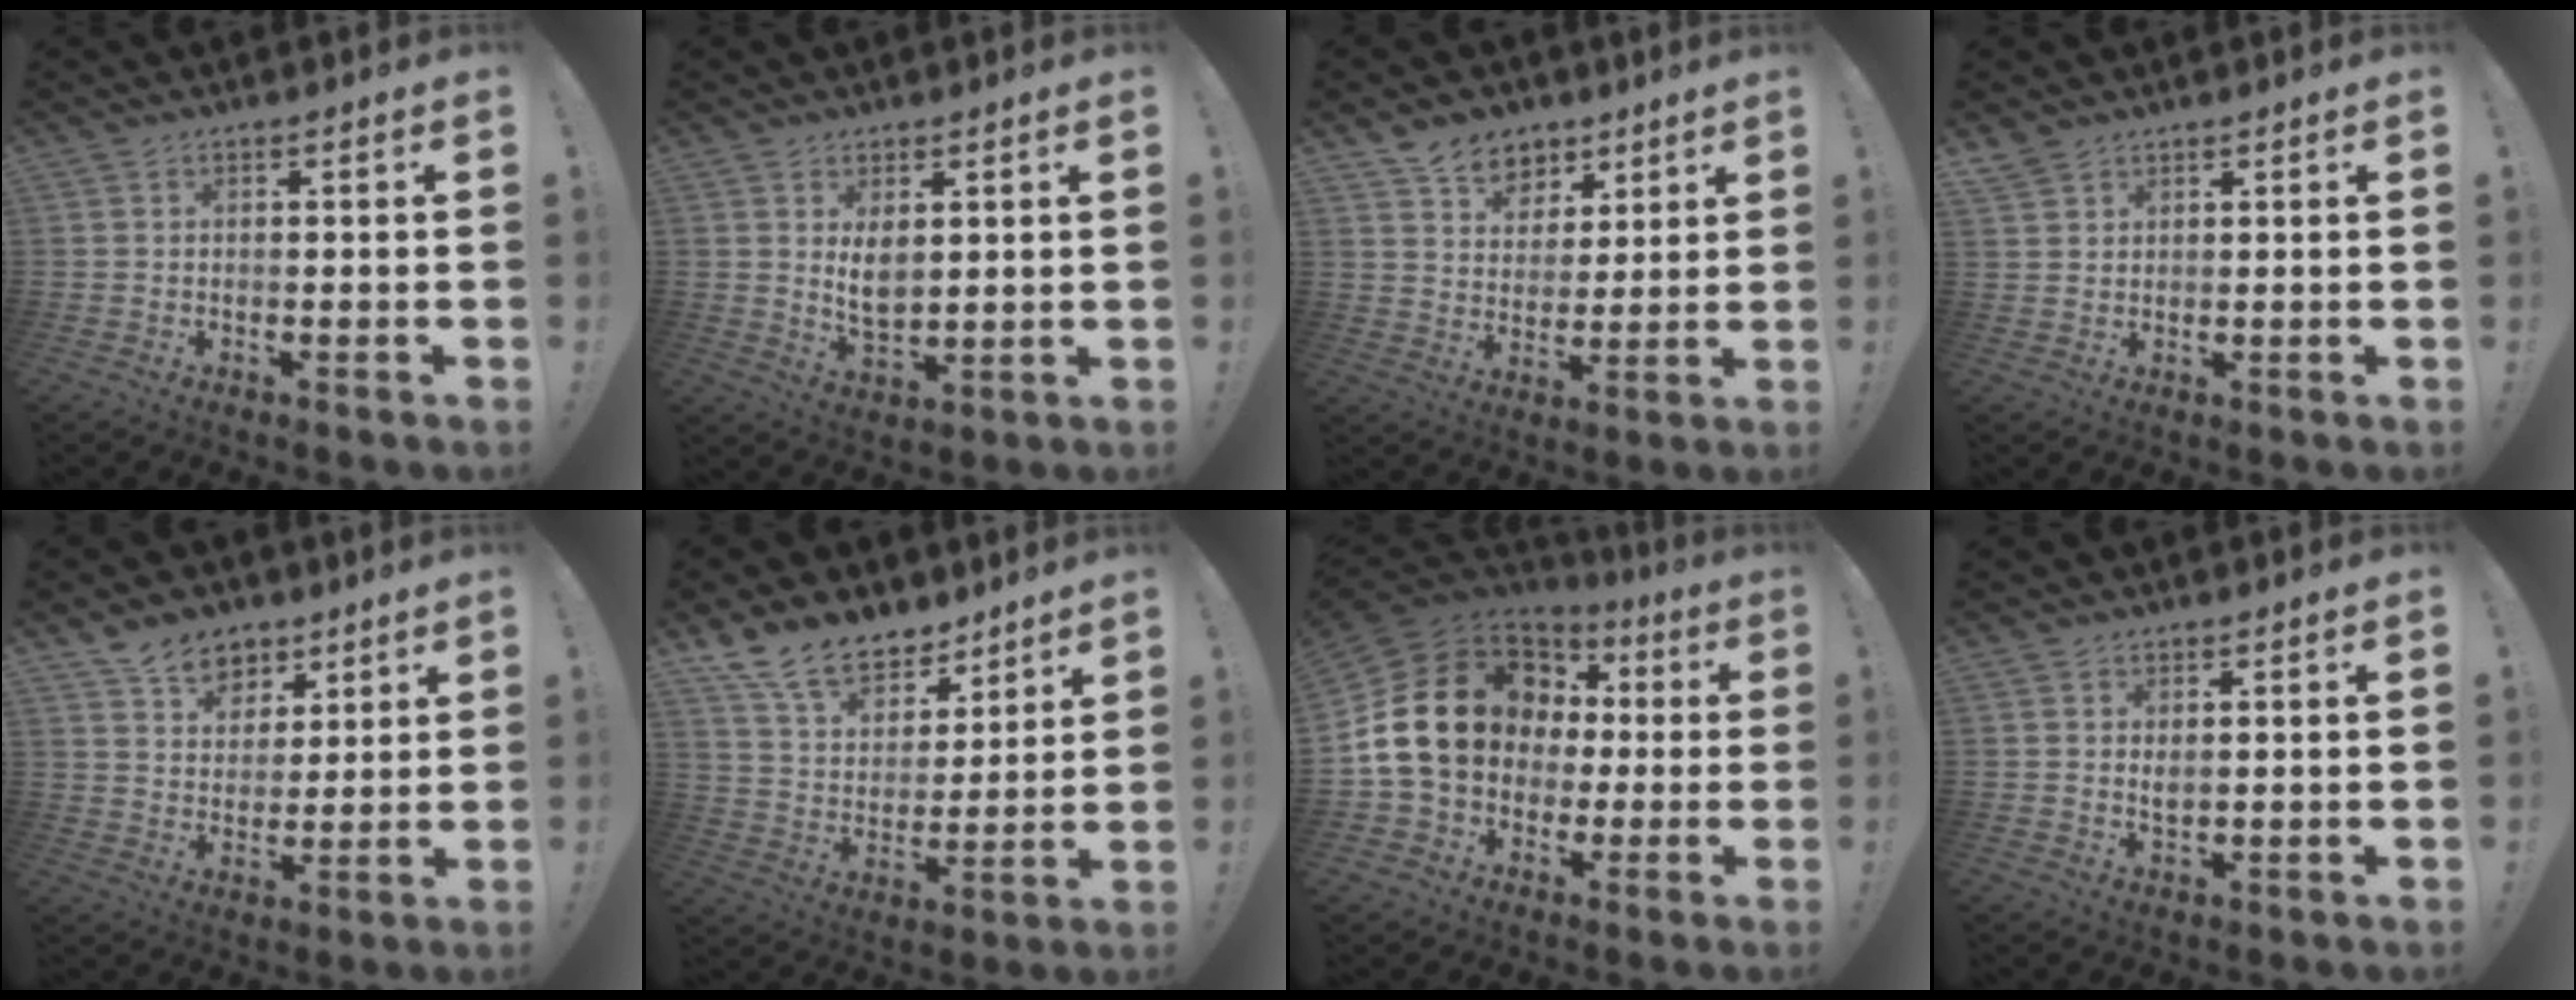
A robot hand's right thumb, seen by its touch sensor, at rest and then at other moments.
{"total": 6.0, "force": [2.3, 3.3, 4.5], "torque": [-0.067, -0.019, 0.040]}
{"total": 10.2, "force": [6.8, 7.2, 2.4], "torque": [-0.042, -0.045, 0.136]}
{"total": 3.2, "force": [2.8, 1.5, 0.7], "torque": [-0.013, -0.017, 0.054]}
{"total": 10.4, "force": [6.8, 7.3, 3.1], "torque": [-0.044, -0.045, 0.132]}
{"total": 14.8, "force": [11.5, 7.8, 4.9], "torque": [-0.102, -0.082, 0.220]}
{"total": 21.2, "force": [3.4, 16.2, 13.3], "torque": [-0.221, 0.005, 0.087]}
{"total": 2.0, "force": [1.1, 0.9, 1.5], "torque": [-0.017, -0.008, 0.018]}